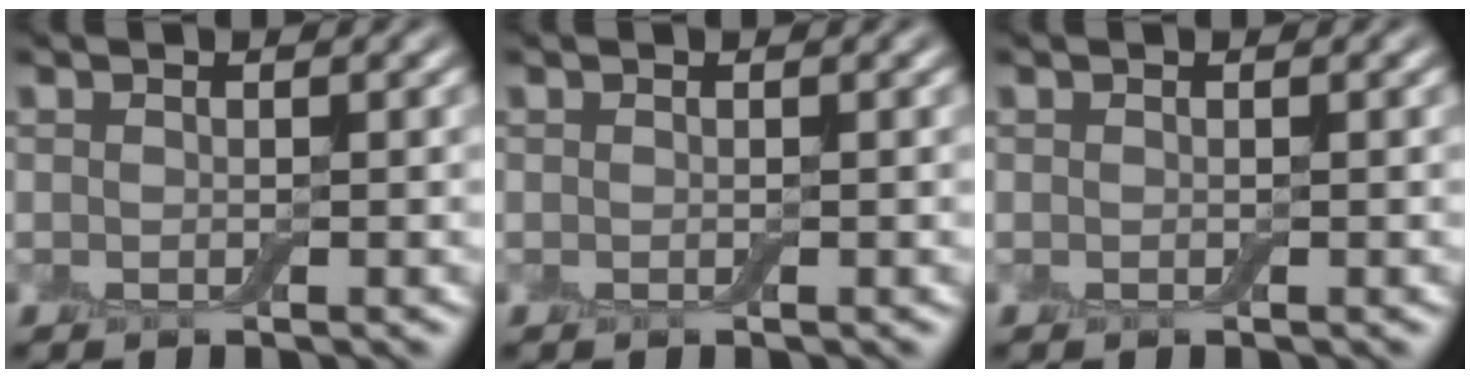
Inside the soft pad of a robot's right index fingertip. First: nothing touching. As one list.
[{"total": 0.0}, {"total": 0.0}]